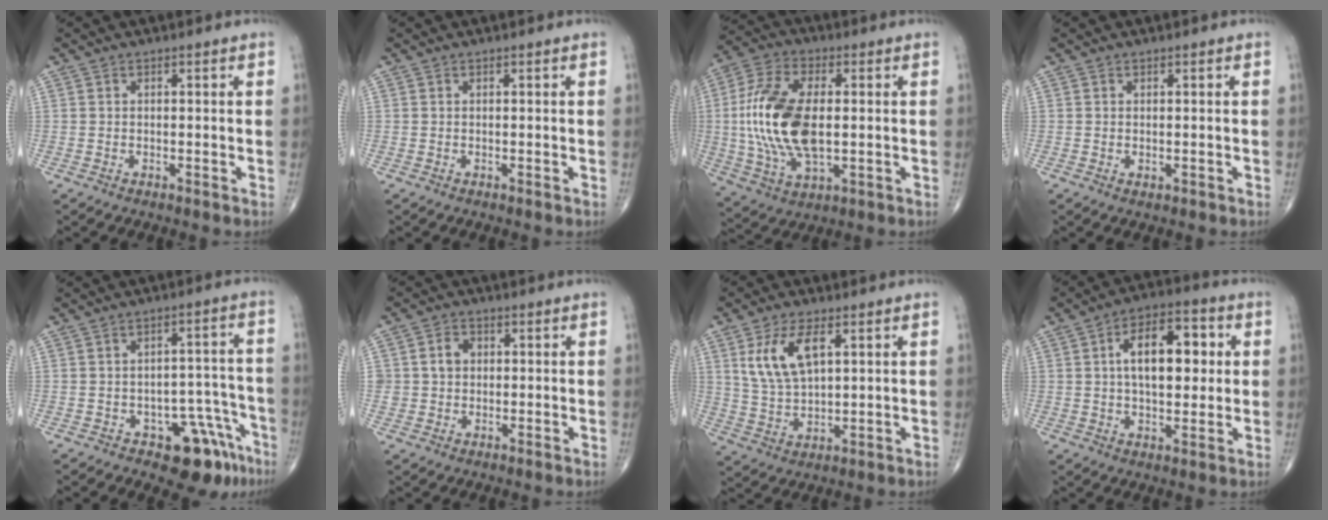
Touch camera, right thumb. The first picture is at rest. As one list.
[{"total": 0.0}, {"total": 18.3, "force": [0.3, 9.5, 15.6], "torque": [-0.328, -0.002, 0.007]}, {"total": 0.7, "force": [-0.1, 0.5, 0.6], "torque": [-0.009, -0.002, 0.000]}, {"total": 10.7, "force": [-6.2, 5.8, 6.5], "torque": [-0.038, 0.055, -0.075]}, {"total": 4.3, "force": [0.6, 3.7, 2.1], "torque": [-0.020, 0.005, 0.007]}, {"total": 10.2, "force": [3.8, 5.0, 8.0], "torque": [-0.152, -0.010, 0.081]}, {"total": 14.1, "force": [2.4, 7.5, 11.7], "torque": [-0.155, 0.014, 0.034]}]